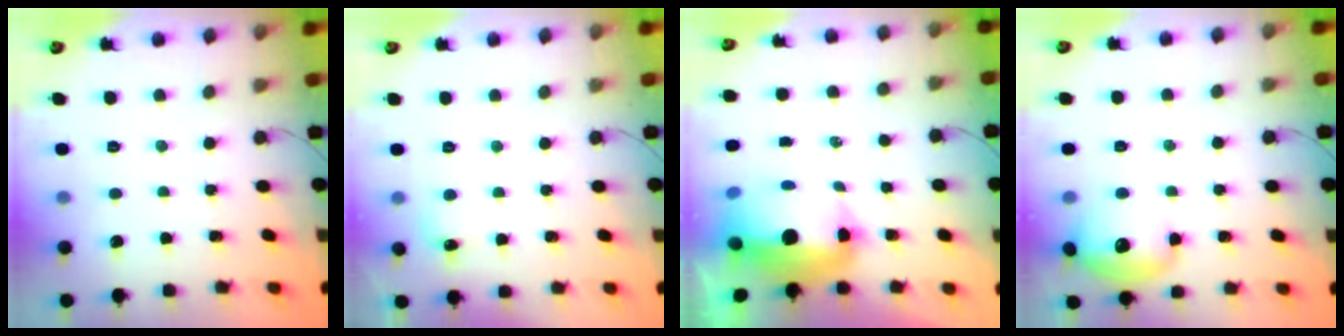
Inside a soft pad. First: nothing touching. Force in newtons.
{"total": 5.1, "press": 4.9, "slide": 1.3}
{"total": 14.3, "press": 13.9, "slide": 3.2}
{"total": 12.8, "press": 12.6, "slide": 2.2}